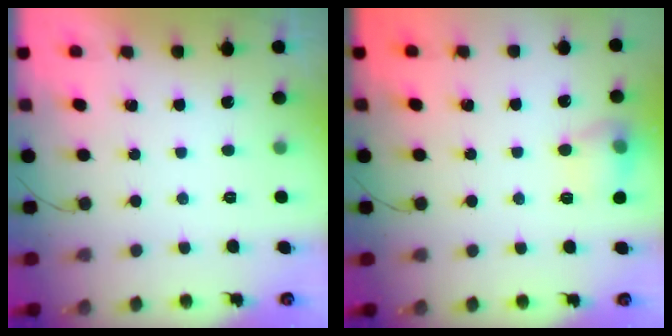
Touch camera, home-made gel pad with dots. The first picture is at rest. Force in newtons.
{"total": 10.2, "press": 10.2, "slide": 0.5}